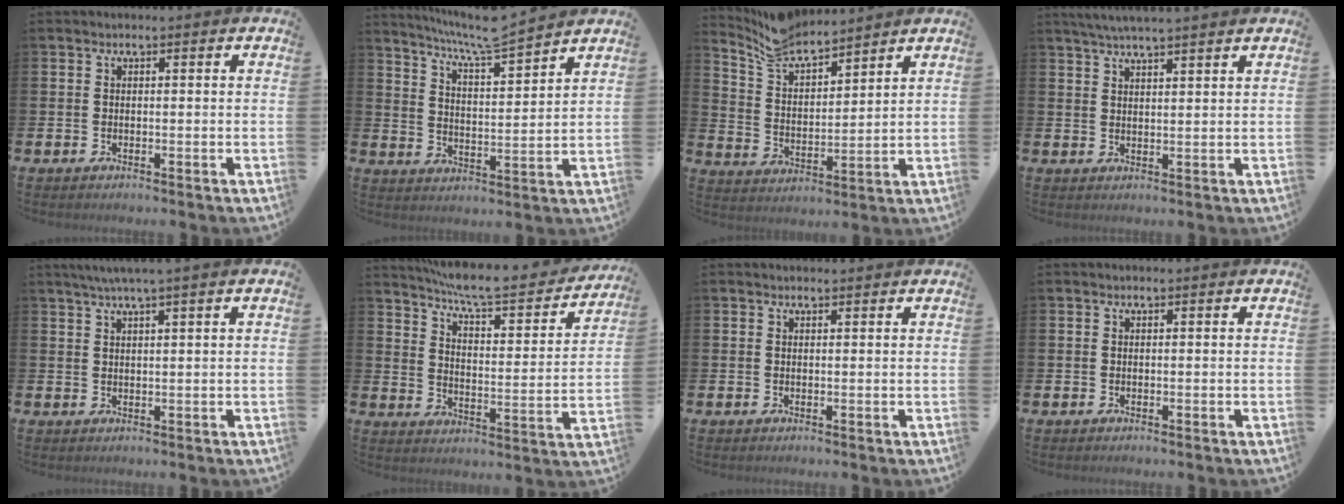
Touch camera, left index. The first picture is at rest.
{"total": 7.4, "force": [7.0, 0.0, 2.3], "torque": [-0.068, -0.045, 0.122]}
{"total": 7.3, "force": [6.9, 1.7, 1.6], "torque": [-0.066, -0.036, 0.125]}
{"total": 3.9, "force": [3.7, -0.4, 1.0], "torque": [-0.036, -0.005, 0.070]}
{"total": 2.9, "force": [2.3, -0.5, 1.8], "torque": [-0.046, 0.004, 0.041]}
{"total": 7.4, "force": [6.9, 0.8, 2.5], "torque": [-0.068, -0.059, 0.113]}
{"total": 0.6, "force": [0.6, 0.1, 0.0], "torque": [0.007, -0.003, 0.011]}
{"total": 0.0}